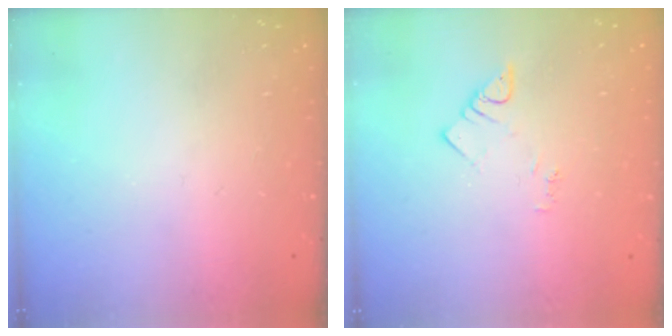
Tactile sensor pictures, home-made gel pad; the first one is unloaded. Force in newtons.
{"total": 3.0, "press": 2.9, "slide": 0.5}